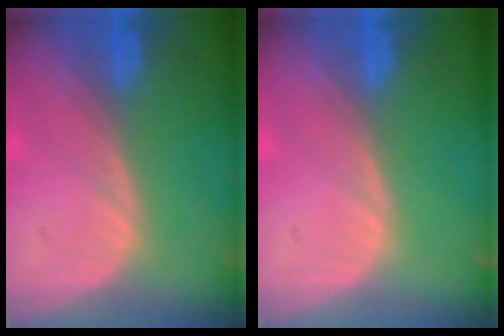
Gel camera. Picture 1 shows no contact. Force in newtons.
{"total": 0.0}